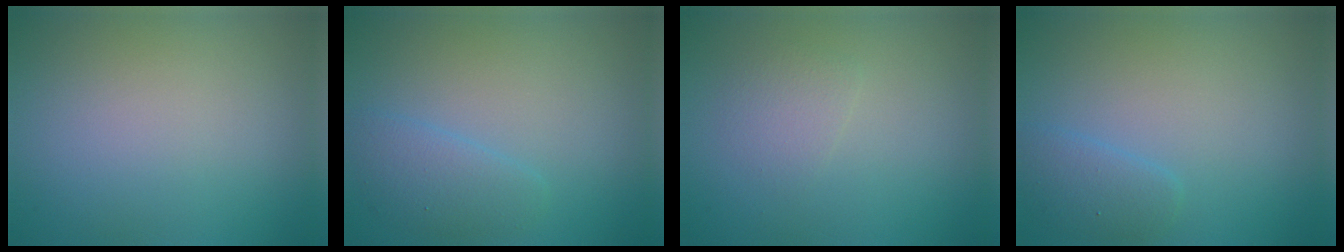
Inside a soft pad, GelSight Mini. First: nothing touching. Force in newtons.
{"total": 2.2, "press": 2.2, "slide": 0.2}
{"total": 1.4, "press": 1.4, "slide": 0.1}
{"total": 1.8, "press": 1.8, "slide": 0.1}